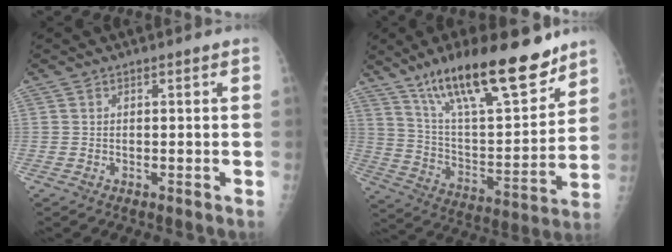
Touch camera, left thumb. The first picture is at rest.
{"total": 24.3, "force": [16.8, 6.9, 16.1], "torque": [-0.233, -0.071, 0.287]}